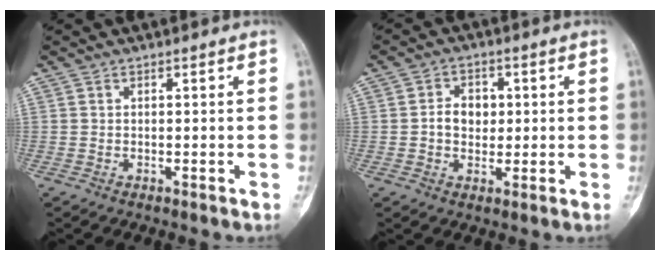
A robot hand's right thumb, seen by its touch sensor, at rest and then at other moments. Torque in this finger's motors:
{"motor_torque": [0.41, 0.36, 0.14, -0.13, 0.02]}